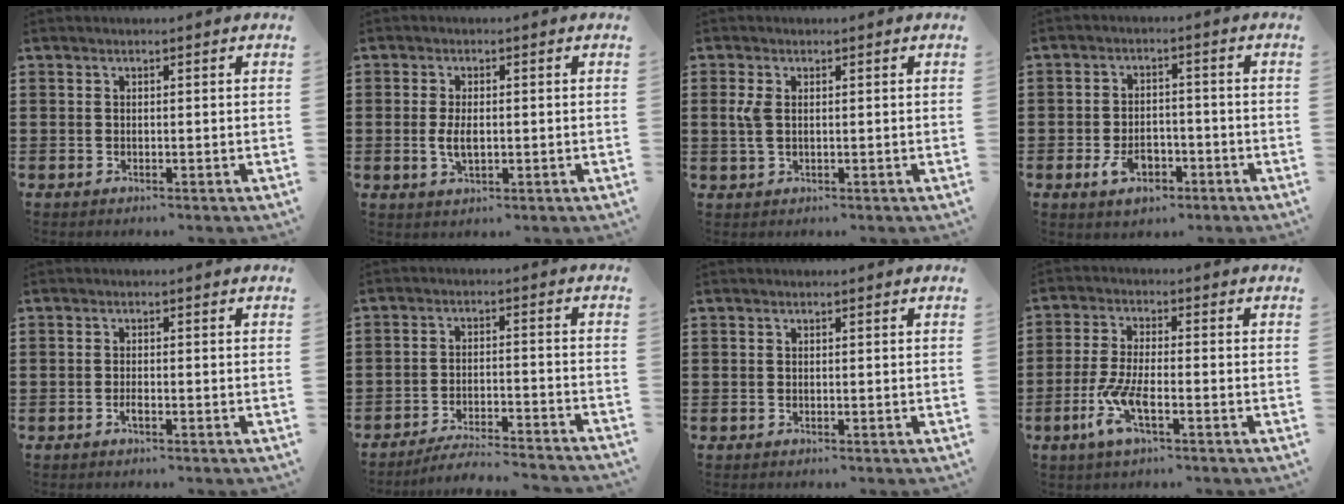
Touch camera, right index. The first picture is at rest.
{"total": 3.3, "force": [-0.1, 1.6, 2.8], "torque": [-0.063, 0.002, -0.004]}
{"total": 3.1, "force": [0.5, 1.7, 2.5], "torque": [-0.069, 0.003, 0.002]}
{"total": 4.9, "force": [-2.1, 3.0, 3.1], "torque": [-0.065, 0.004, -0.040]}
{"total": 1.2, "force": [-0.6, 0.2, 1.0], "torque": [-0.029, -0.007, -0.012]}
{"total": 4.8, "force": [-4.7, -0.1, 1.2], "torque": [-0.030, -0.007, -0.094]}
{"total": 0.0}
{"total": 6.4, "force": [-2.7, 1.6, 5.6], "torque": [-0.141, -0.019, -0.055]}